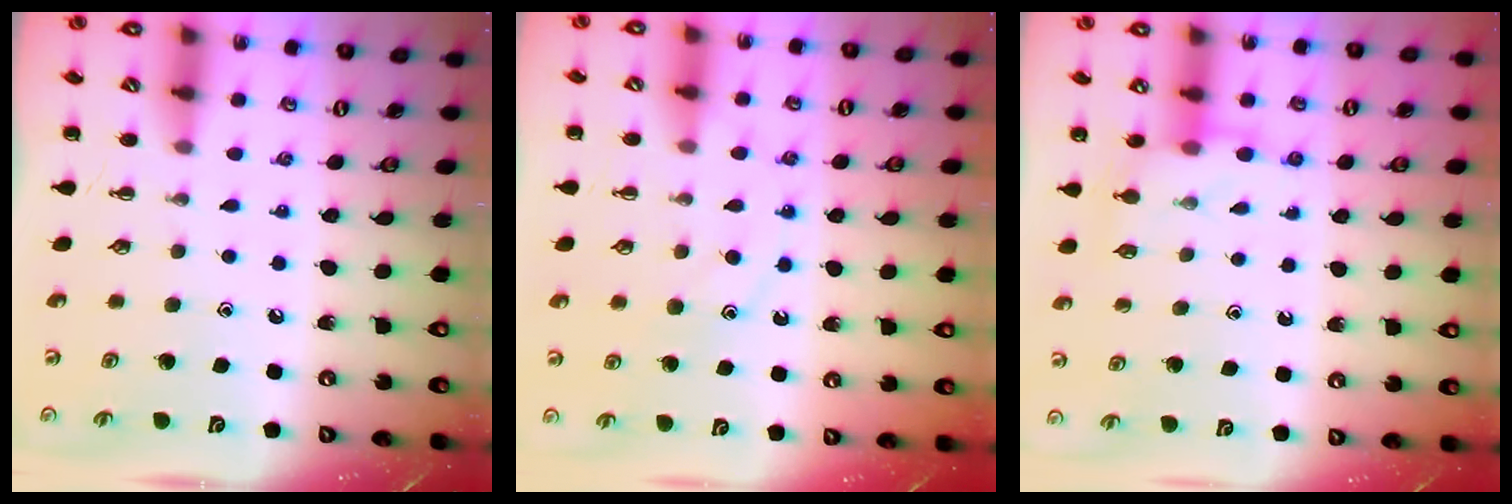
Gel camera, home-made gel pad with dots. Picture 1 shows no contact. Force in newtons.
{"total": 10.8, "press": 10.8, "slide": 0.7}
{"total": 7.9, "press": 7.8, "slide": 0.7}